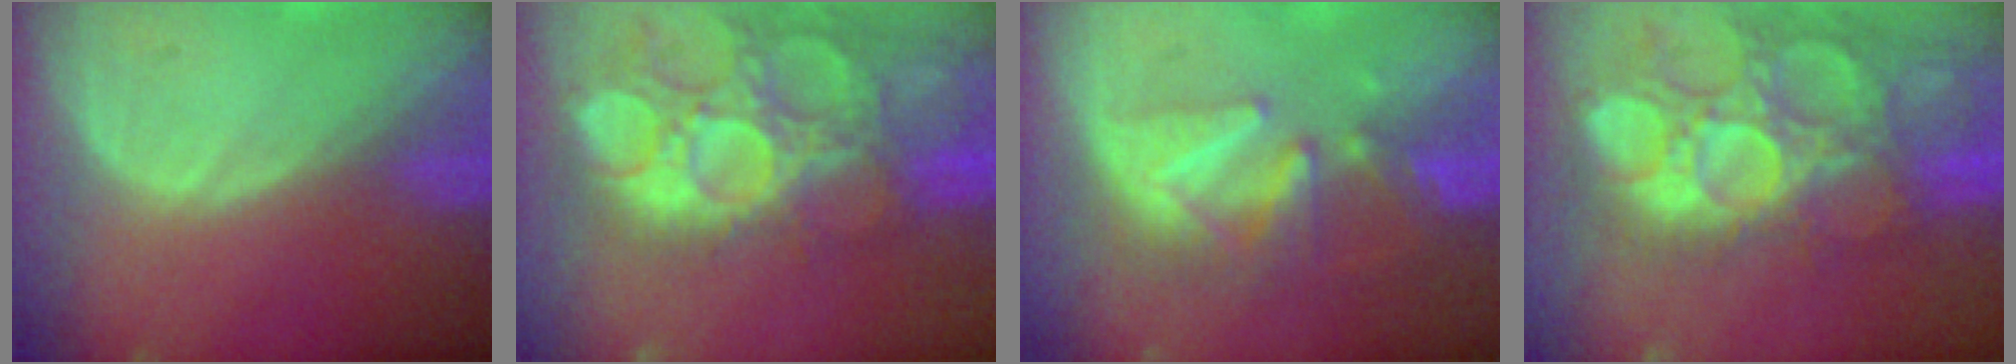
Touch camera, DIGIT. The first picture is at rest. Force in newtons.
{"total": 15.1, "press": 12.7, "slide": 8.3}
{"total": 8.2, "press": 7.4, "slide": 3.6}
{"total": 13.8, "press": 12.5, "slide": 5.8}